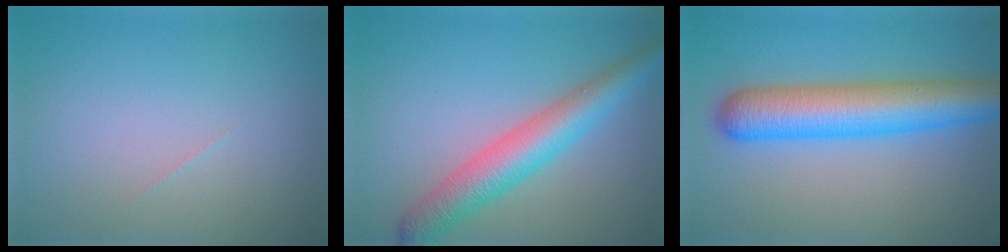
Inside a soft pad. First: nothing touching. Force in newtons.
{"total": 5.7, "press": 5.7, "slide": 0.1}
{"total": 8.2, "press": 8.2, "slide": 0.3}